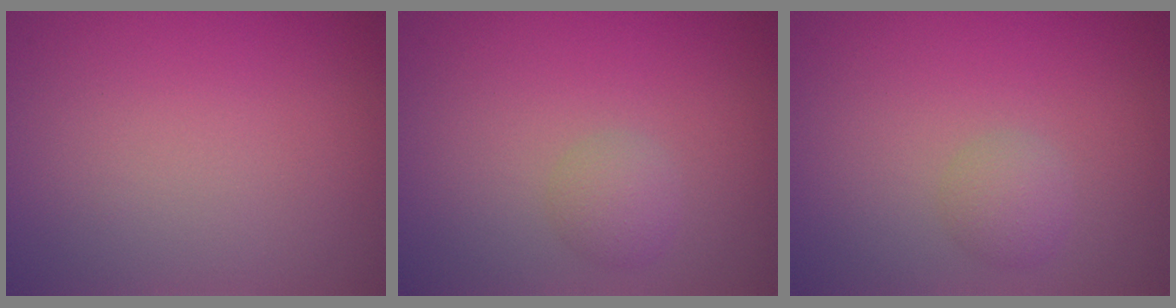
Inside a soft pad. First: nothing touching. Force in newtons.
{"total": 1.7, "press": 1.7, "slide": 0.1}
{"total": 1.7, "press": 1.7, "slide": 0.1}